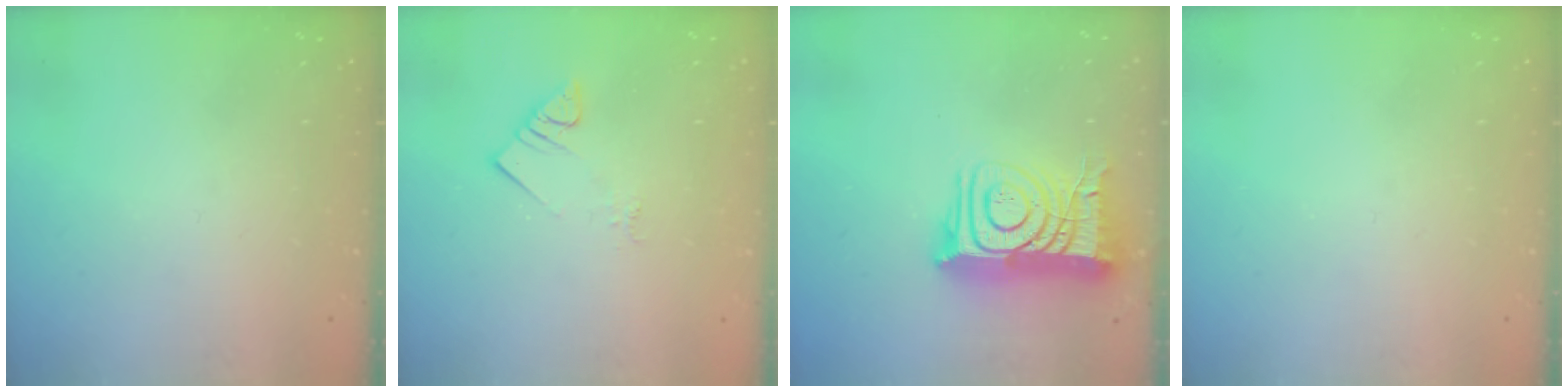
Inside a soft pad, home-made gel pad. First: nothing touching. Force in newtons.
{"total": 4.7, "press": 4.7, "slide": 0.4}
{"total": 16.5, "press": 16.4, "slide": 1.5}
{"total": 0.0}